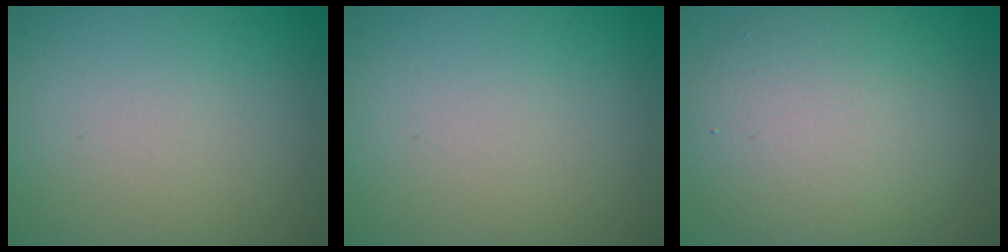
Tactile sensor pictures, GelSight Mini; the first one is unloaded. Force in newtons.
{"total": 0.0}
{"total": 7.0, "press": 7.0, "slide": 0.4}